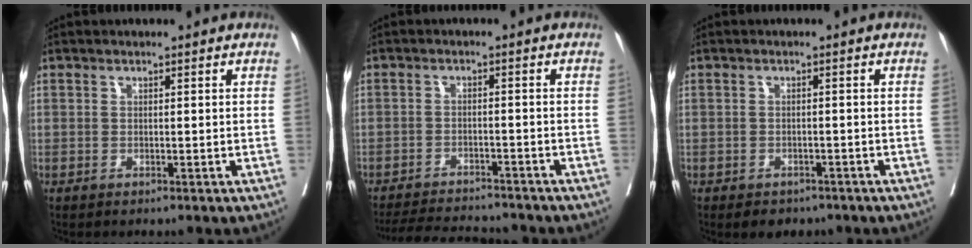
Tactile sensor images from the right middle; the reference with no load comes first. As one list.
[{"total": 9.6, "force": [-9.2, 1.2, 2.5], "torque": [-0.040, -0.004, -0.136]}, {"total": 3.6, "force": [-2.8, 2.1, 0.9], "torque": [-0.005, 0.003, -0.036]}]